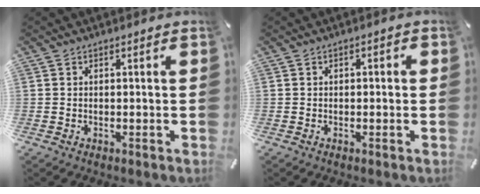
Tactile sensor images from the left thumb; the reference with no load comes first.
{"total": 1.0, "force": [-0.3, 0.6, 0.7], "torque": [-0.012, 0.003, -0.007]}